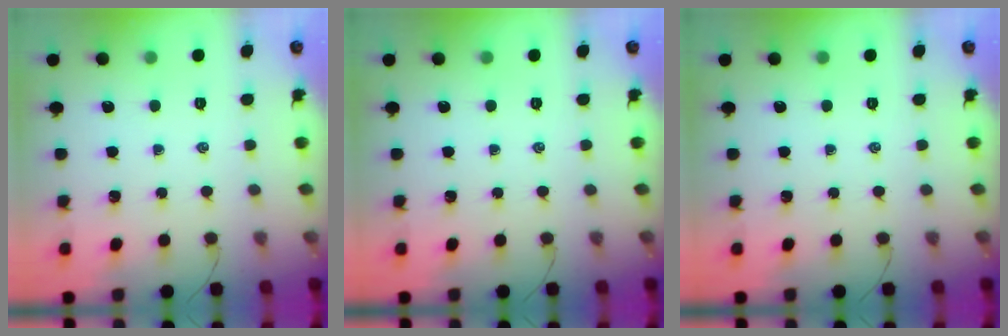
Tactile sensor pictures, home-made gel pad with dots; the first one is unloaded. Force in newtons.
{"total": 0.0}
{"total": 0.0}